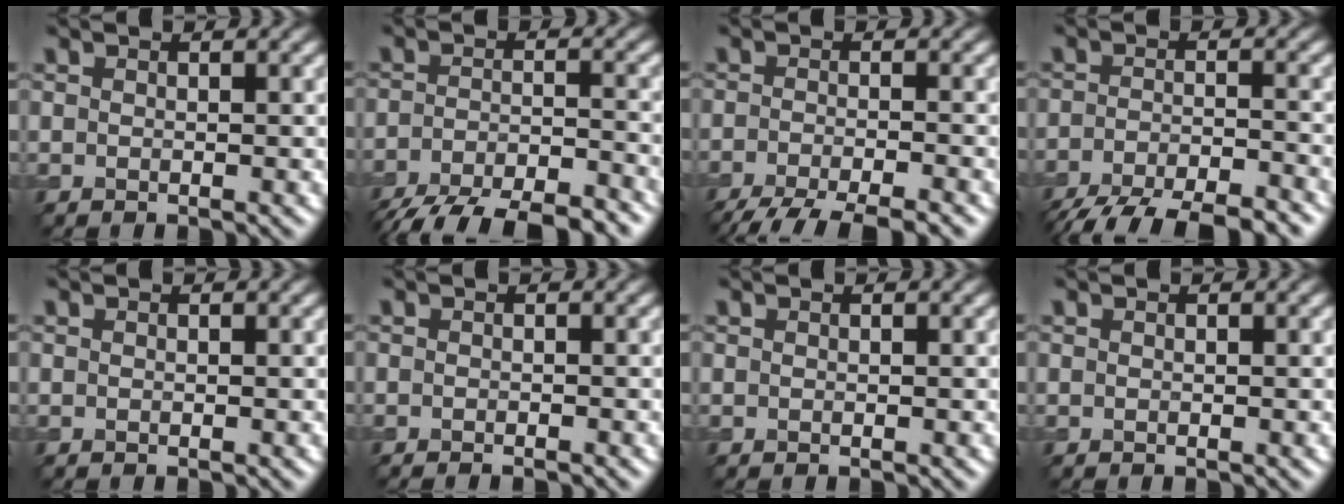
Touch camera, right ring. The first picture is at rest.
{"total": 10.4, "force": [-8.9, 2.8, 4.6], "torque": [-0.075, -0.030, -0.134]}
{"total": 6.8, "force": [-5.5, 1.2, 3.8], "torque": [-0.055, -0.021, -0.097]}
{"total": 9.4, "force": [-8.1, 2.2, 4.4], "torque": [-0.072, -0.025, -0.125]}
{"total": 0.0}
{"total": 1.0, "force": [-0.9, 0.1, 0.6], "torque": [-0.003, -0.003, -0.012]}
{"total": 0.0}
{"total": 0.0}